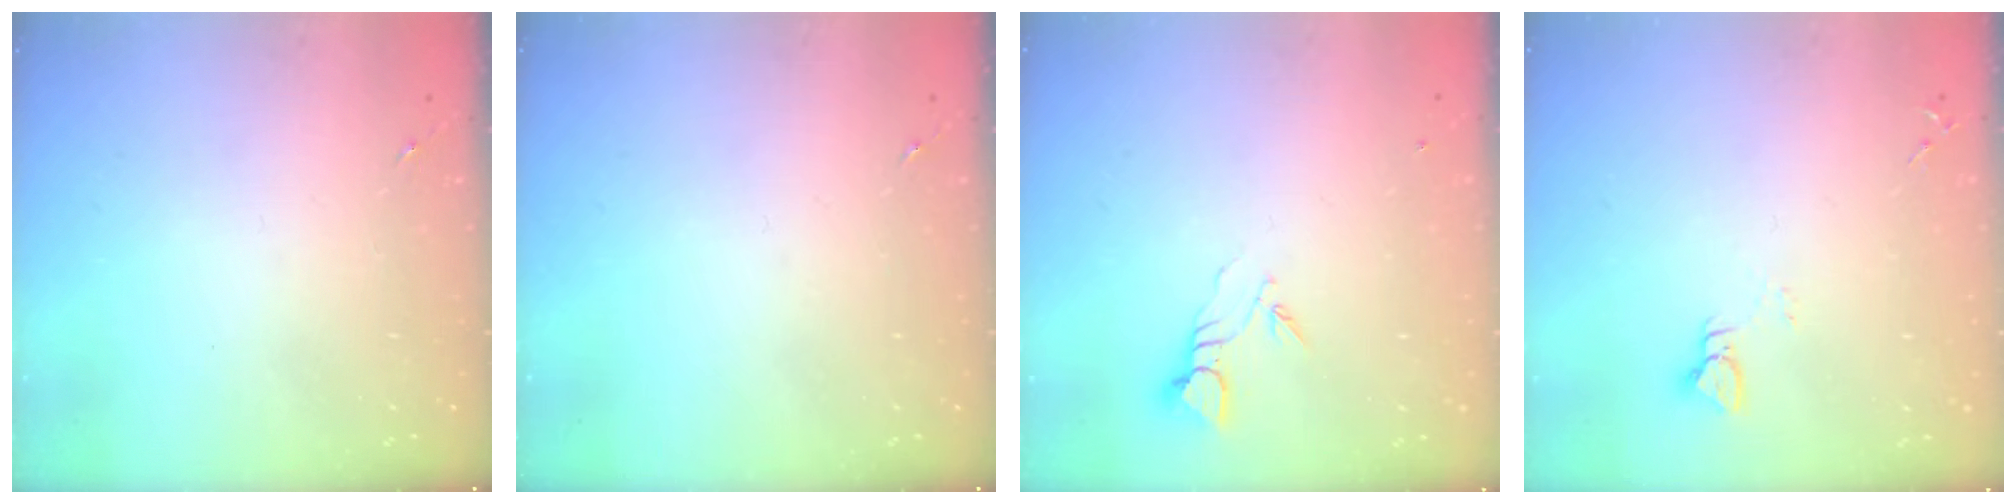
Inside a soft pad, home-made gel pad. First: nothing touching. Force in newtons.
{"total": 0.0}
{"total": 3.7, "press": 3.7, "slide": 0.2}
{"total": 3.0, "press": 3.0, "slide": 0.3}